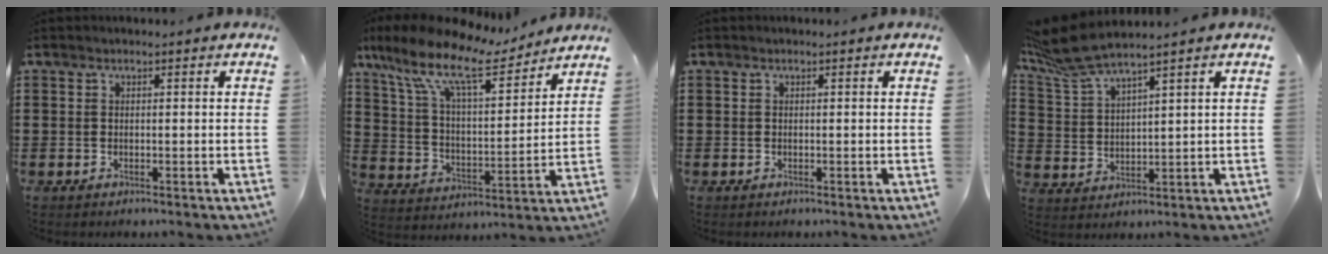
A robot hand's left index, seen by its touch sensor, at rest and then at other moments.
{"total": 12.6, "force": [9.1, 3.3, 8.1], "torque": [-0.185, -0.041, 0.155]}
{"total": 0.0}
{"total": 7.5, "force": [6.2, 1.0, 4.0], "torque": [-0.109, -0.023, 0.109]}